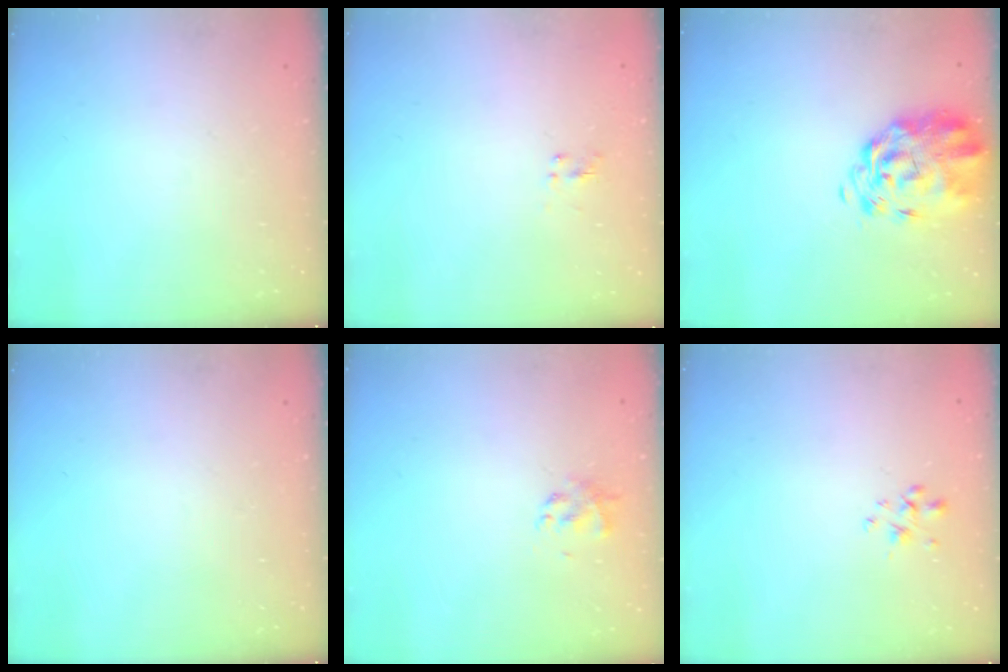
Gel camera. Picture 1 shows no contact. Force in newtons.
{"total": 1.3, "press": 1.2, "slide": 0.6}
{"total": 3.9, "press": 3.3, "slide": 2.1}
{"total": 0.0}
{"total": 1.7, "press": 1.6, "slide": 0.5}
{"total": 1.7, "press": 1.5, "slide": 0.8}